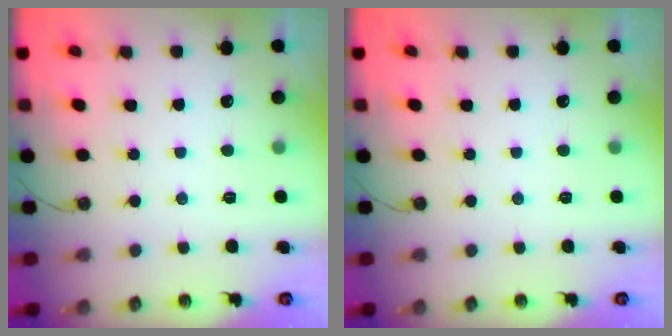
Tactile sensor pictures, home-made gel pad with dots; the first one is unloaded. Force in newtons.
{"total": 0.0}